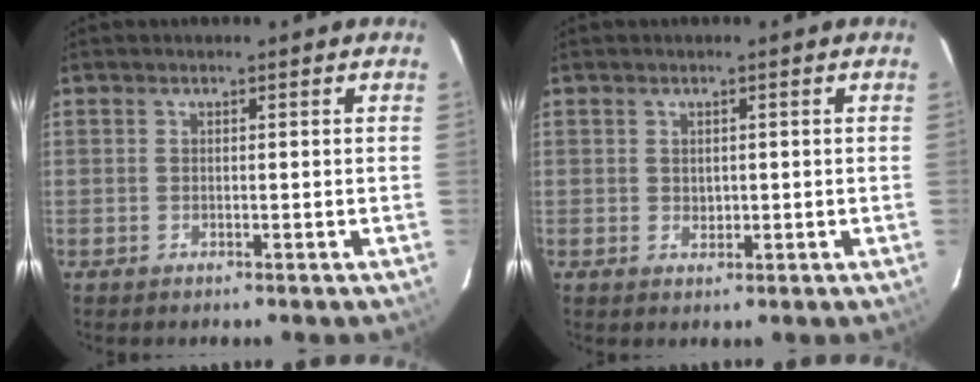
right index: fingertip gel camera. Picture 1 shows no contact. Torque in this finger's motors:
{"motor_torque": [-0.06, -0.03, -0.02, 0.00]}